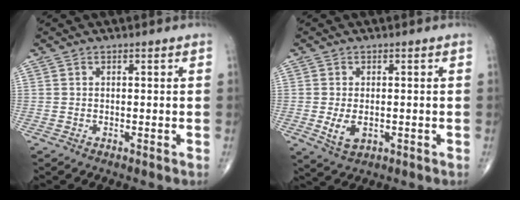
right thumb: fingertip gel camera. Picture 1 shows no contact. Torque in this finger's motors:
{"motor_torque": [-0.26, 0.29, 0.26, 0.19, 0.11]}